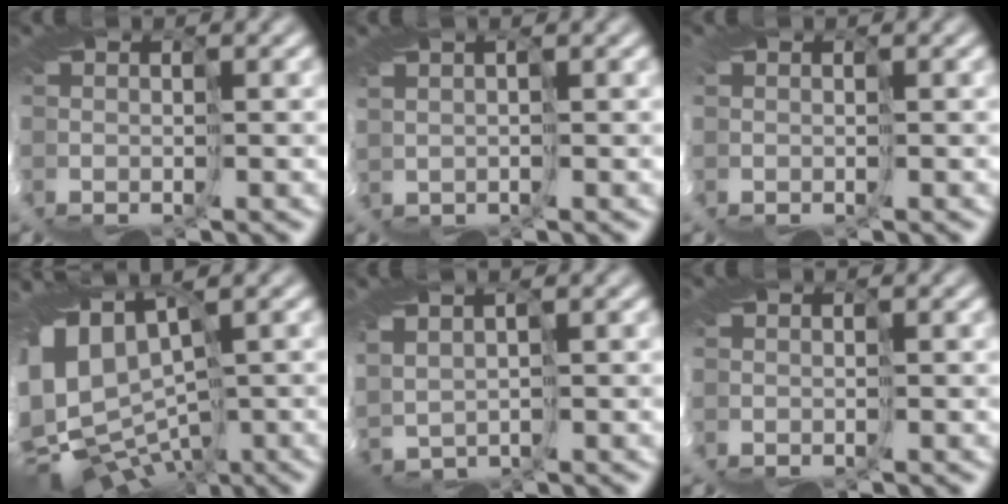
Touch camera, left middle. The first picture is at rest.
{"total": 2.2, "force": [0.9, -1.3, -1.5], "torque": [0.029, 0.005, 0.020]}
{"total": 0.0}
{"total": 5.4, "force": [1.0, 3.9, 3.6], "torque": [-0.089, -0.004, 0.064]}
{"total": 2.1, "force": [1.6, 1.4, 0.5], "torque": [-0.027, -0.002, 0.037]}
{"total": 0.0}